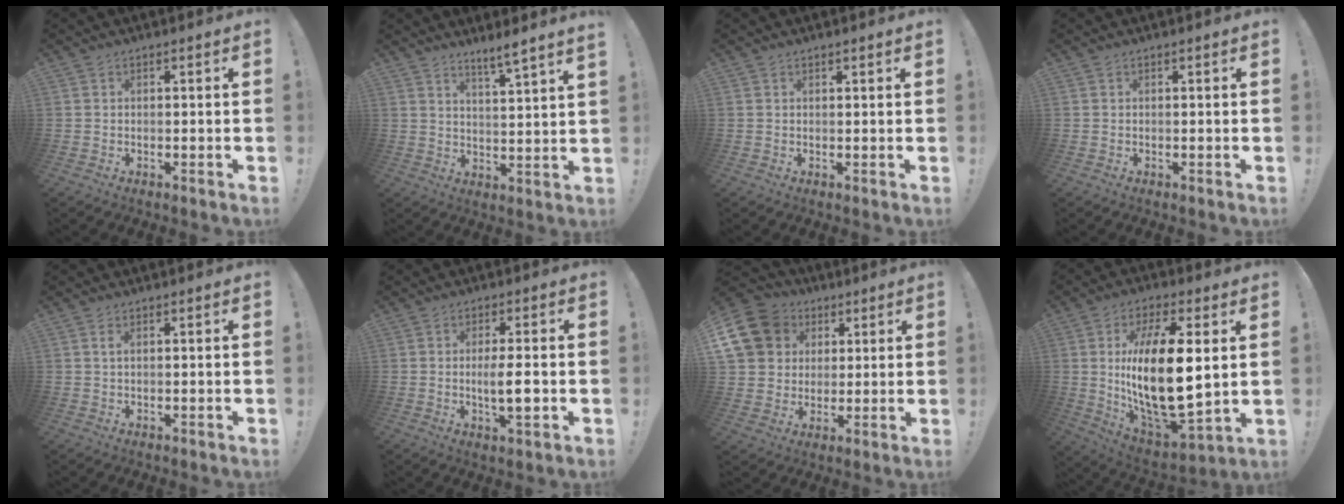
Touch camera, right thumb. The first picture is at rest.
{"total": 6.0, "force": [4.7, -1.0, 3.5], "torque": [-0.047, -0.042, 0.074]}
{"total": 0.7, "force": [0.7, 0.1, 0.2], "torque": [0.003, -0.002, 0.012]}
{"total": 0.0}
{"total": 1.3, "force": [0.3, 0.3, 1.2], "torque": [-0.023, 0.001, 0.004]}
{"total": 6.5, "force": [-0.9, 0.9, 6.4], "torque": [-0.104, -0.006, -0.020]}
{"total": 16.1, "force": [5.5, 13.4, 7.1], "torque": [-0.117, -0.018, 0.118]}
{"total": 22.6, "force": [2.8, 9.4, 20.4], "torque": [-0.400, -0.029, 0.045]}